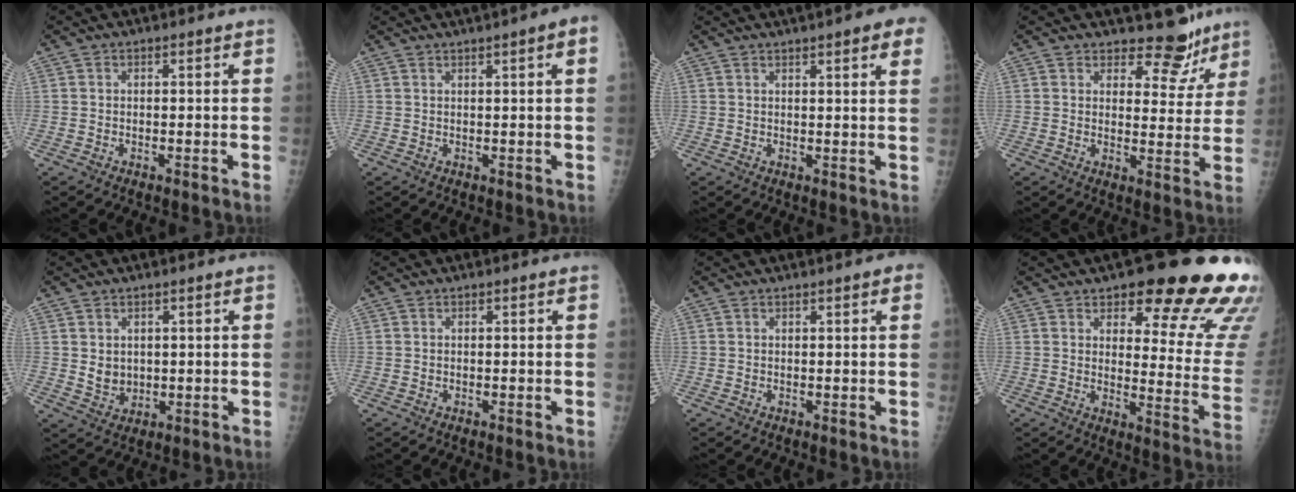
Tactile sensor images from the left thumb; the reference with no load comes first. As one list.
[{"total": 4.5, "force": [2.2, 0.1, 3.9], "torque": [-0.055, 0.011, 0.031]}, {"total": 8.8, "force": [5.4, 1.4, 6.8], "torque": [-0.070, 0.002, 0.060]}, {"total": 8.0, "force": [7.1, 3.7, 1.2], "torque": [0.019, -0.061, 0.084]}, {"total": 3.8, "force": [0.8, 3.2, 2.0], "torque": [-0.020, -0.012, 0.027]}, {"total": 0.0}, {"total": 2.2, "force": [1.2, 0.3, 1.9], "torque": [-0.027, 0.002, 0.013]}, {"total": 21.8, "force": [15.2, 6.8, 14.1], "torque": [-0.125, -0.087, 0.181]}]